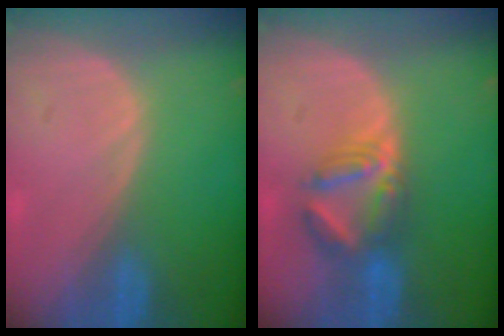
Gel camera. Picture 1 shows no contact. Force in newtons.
{"total": 5.9, "press": 5.9, "slide": 0.5}